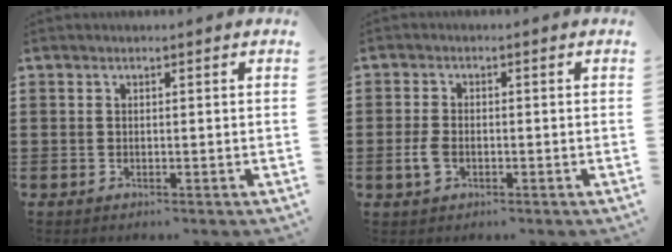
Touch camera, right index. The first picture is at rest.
{"total": 2.9, "force": [-0.9, 1.6, 2.2], "torque": [-0.057, -0.007, -0.018]}